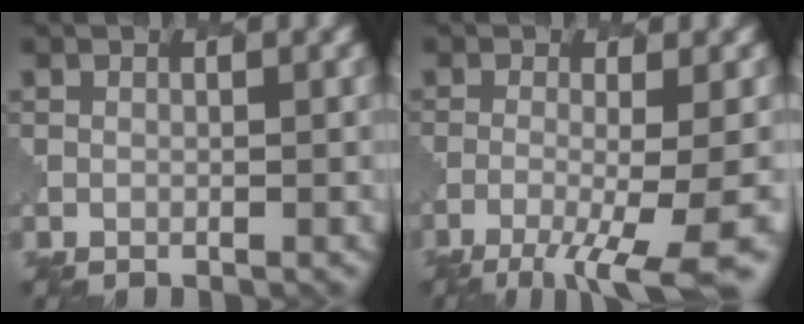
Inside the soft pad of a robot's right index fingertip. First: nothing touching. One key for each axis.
{"total": 7.3, "fx": -3.9, "fy": 1.5, "fz": 5.9, "tx": -0.087, "ty": -0.012, "tz": -0.066}